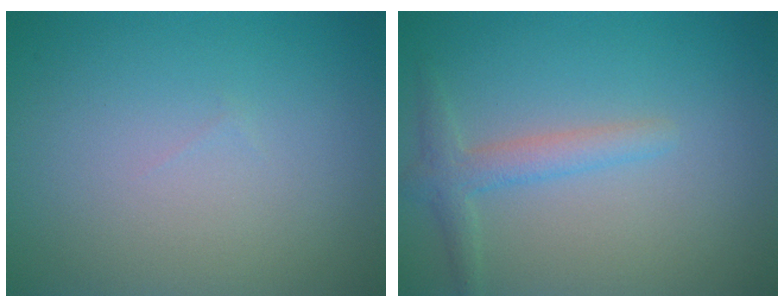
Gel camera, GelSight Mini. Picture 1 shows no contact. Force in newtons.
{"total": 2.3, "press": 2.3, "slide": 0.1}